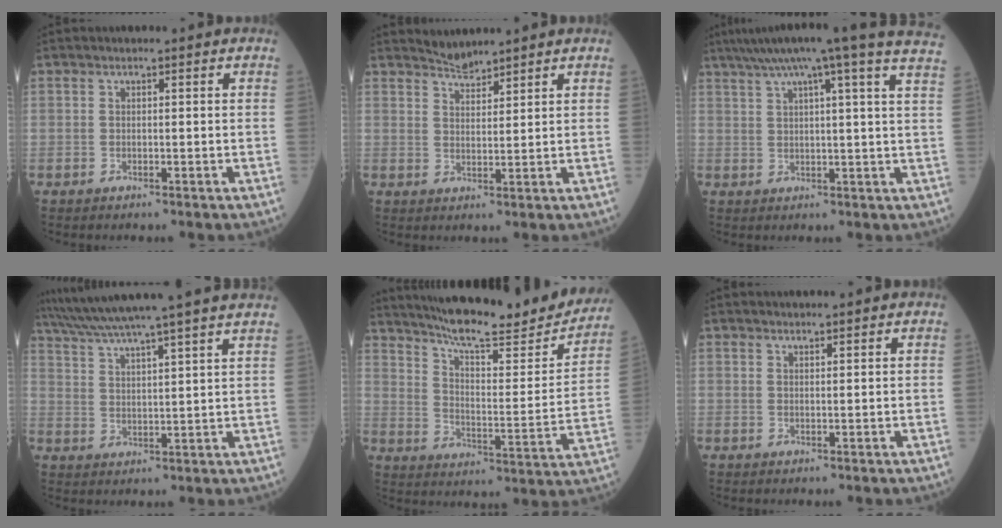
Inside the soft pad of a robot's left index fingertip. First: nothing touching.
{"total": 2.9, "force": [2.9, 0.1, 0.0], "torque": [-0.007, 0.006, 0.058]}
{"total": 20.7, "force": [16.9, -1.7, 11.8], "torque": [-0.197, -0.009, 0.212]}
{"total": 20.2, "force": [17.7, -1.7, 9.5], "torque": [-0.168, 0.000, 0.251]}
{"total": 24.7, "force": [22.0, 3.5, 10.7], "torque": [-0.169, -0.042, 0.297]}
{"total": 2.9, "force": [2.8, 0.2, 0.7], "torque": [-0.011, 0.015, 0.036]}